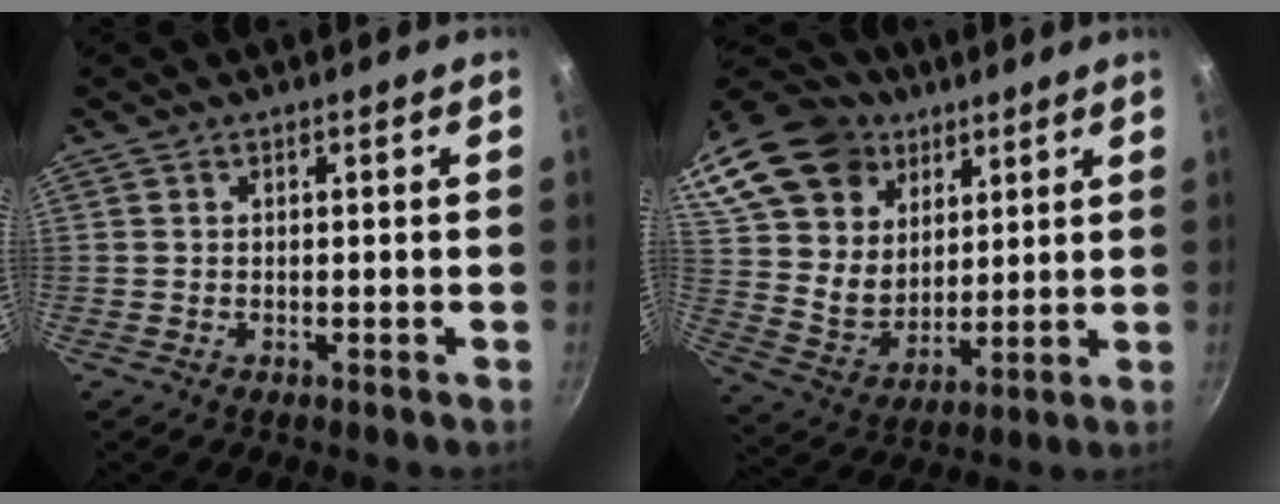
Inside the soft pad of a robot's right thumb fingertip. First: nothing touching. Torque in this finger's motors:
{"motor_torque": [0.06, 2.33, 0.48, -0.25, 0.18]}